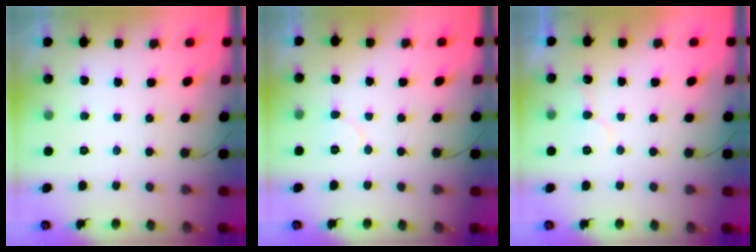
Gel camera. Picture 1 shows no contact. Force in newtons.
{"total": 5.1, "press": 5.0, "slide": 0.5}
{"total": 7.2, "press": 7.2, "slide": 0.5}